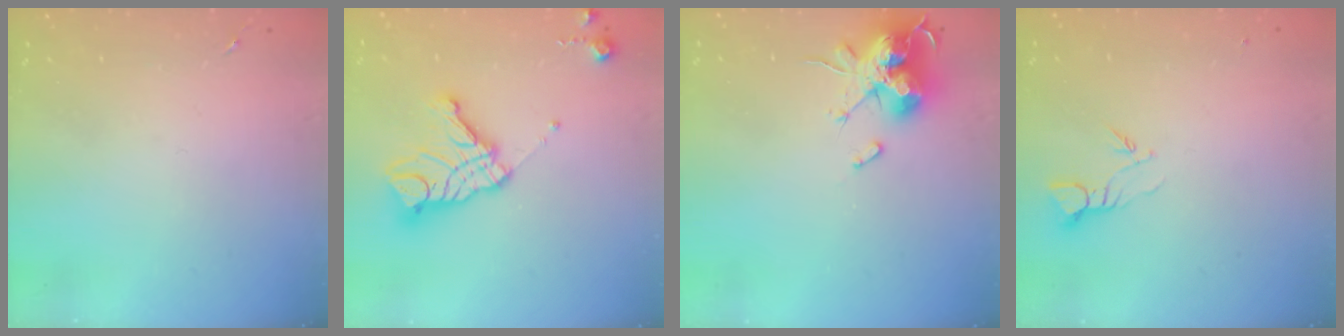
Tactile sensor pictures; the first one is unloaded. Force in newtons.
{"total": 18.0, "press": 17.9, "slide": 1.7}
{"total": 16.7, "press": 16.7, "slide": 0.1}
{"total": 3.4, "press": 3.4, "slide": 0.2}